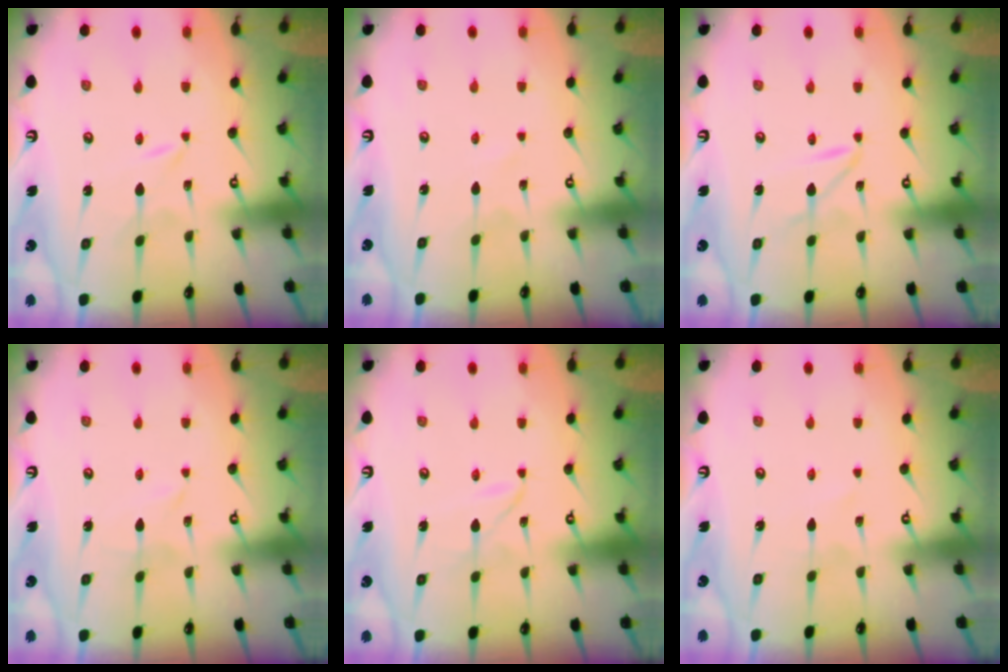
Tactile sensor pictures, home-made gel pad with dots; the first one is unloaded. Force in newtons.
{"total": 2.2, "press": 2.2, "slide": 0.2}
{"total": 3.1, "press": 3.1, "slide": 0.2}
{"total": 1.9, "press": 1.9, "slide": 0.2}
{"total": 1.9, "press": 1.8, "slide": 0.3}
{"total": 2.2, "press": 2.2, "slide": 0.2}